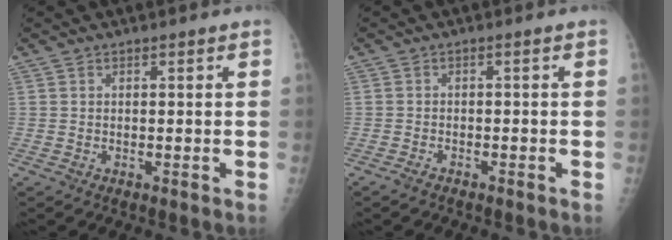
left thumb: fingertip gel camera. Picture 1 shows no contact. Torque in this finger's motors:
{"motor_torque": [0.57, 0.20, 0.35, -0.60, 0.02]}